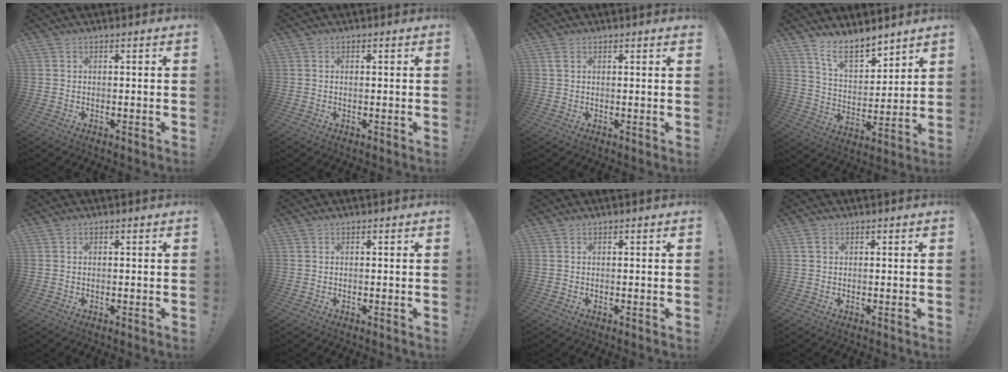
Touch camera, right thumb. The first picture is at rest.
{"total": 0.0}
{"total": 1.4, "force": [1.0, 0.4, 1.0], "torque": [-0.005, -0.006, 0.014]}
{"total": 11.5, "force": [9.4, 4.4, 5.0], "torque": [-0.091, -0.065, 0.178]}
{"total": 0.0}
{"total": 0.0}
{"total": 0.0}
{"total": 1.4, "force": [0.6, 1.0, 0.8], "torque": [-0.013, 0.002, 0.011]}